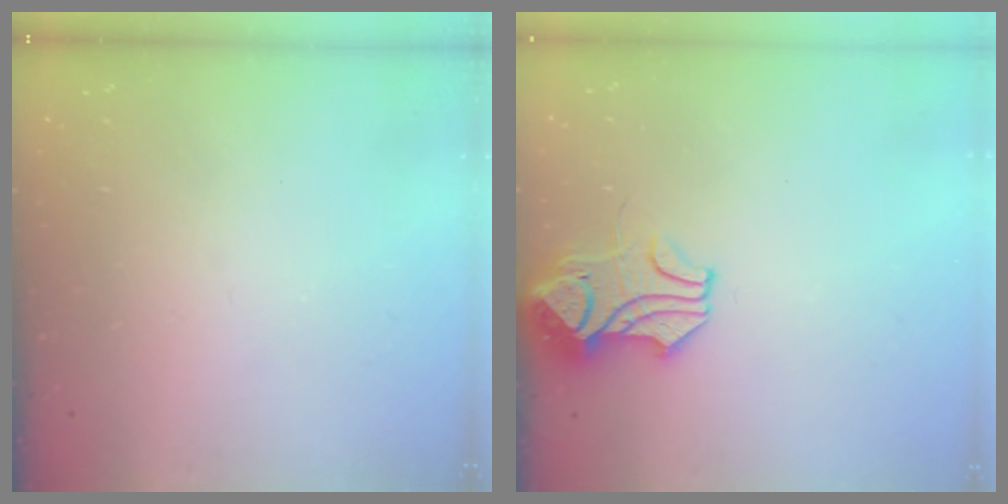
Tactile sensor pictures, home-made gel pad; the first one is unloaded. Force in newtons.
{"total": 6.0, "press": 6.0, "slide": 0.8}